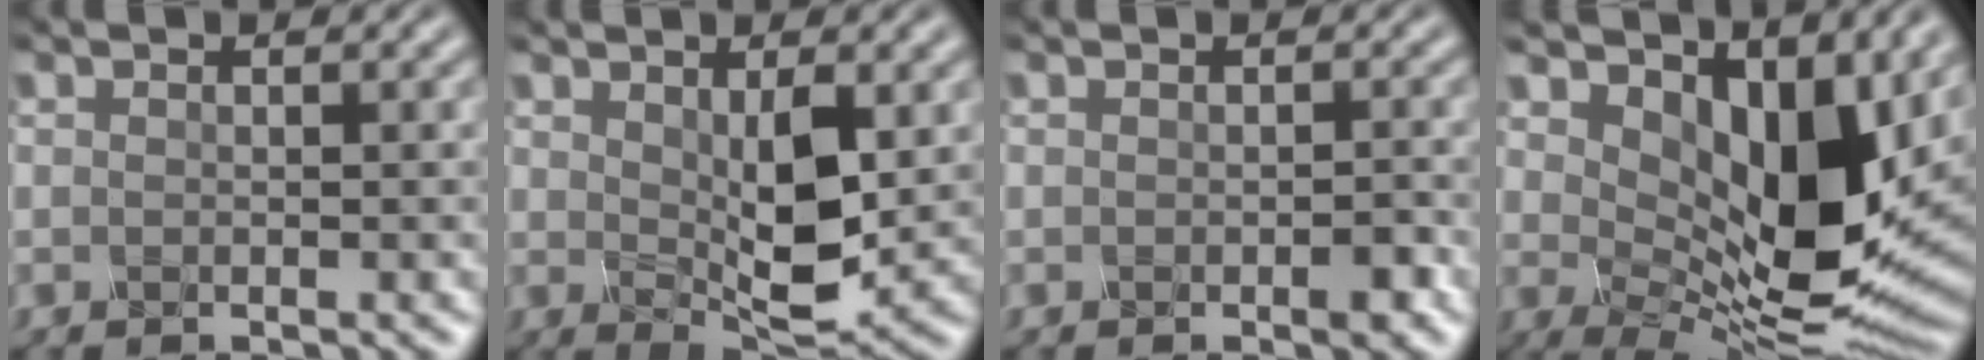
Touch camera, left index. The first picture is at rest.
{"total": 4.4, "force": [0.5, 1.7, 4.1], "torque": [-0.083, -0.010, 0.020]}
{"total": 1.8, "force": [-1.1, 0.3, 1.3], "torque": [-0.027, 0.001, -0.013]}
{"total": 9.6, "force": [4.1, 4.5, 7.4], "torque": [-0.127, -0.015, 0.081]}